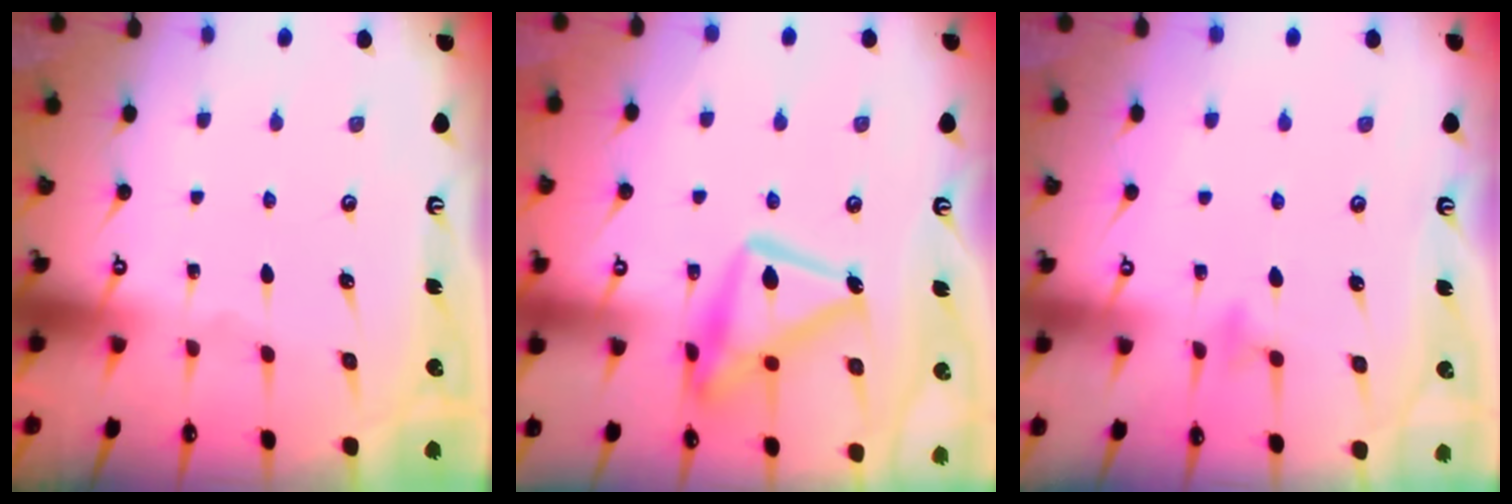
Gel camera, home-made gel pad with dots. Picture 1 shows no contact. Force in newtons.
{"total": 17.1, "press": 17.1, "slide": 1.2}
{"total": 5.1, "press": 5.0, "slide": 0.7}